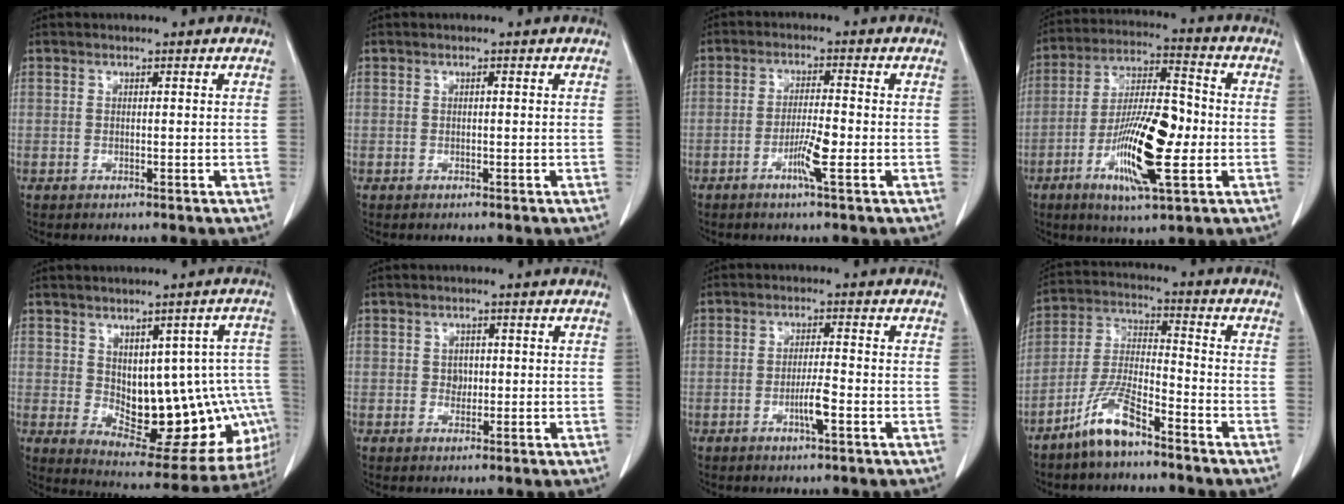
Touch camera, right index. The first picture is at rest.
{"total": 0.0}
{"total": 4.6, "force": [-1.9, -0.2, 4.2], "torque": [-0.082, -0.008, -0.038]}
{"total": 15.2, "force": [-3.7, 3.2, 14.4], "torque": [-0.267, -0.003, -0.066]}
{"total": 18.8, "force": [-1.6, 9.0, 16.4], "torque": [-0.154, 0.020, 0.009]}
{"total": 1.5, "force": [0.1, 1.3, 0.8], "torque": [-0.012, 0.002, 0.002]}
{"total": 3.6, "force": [-1.5, 0.1, 3.3], "torque": [-0.063, -0.004, -0.028]}
{"total": 9.0, "force": [-6.5, 1.7, 6.0], "torque": [-0.135, -0.011, -0.131]}